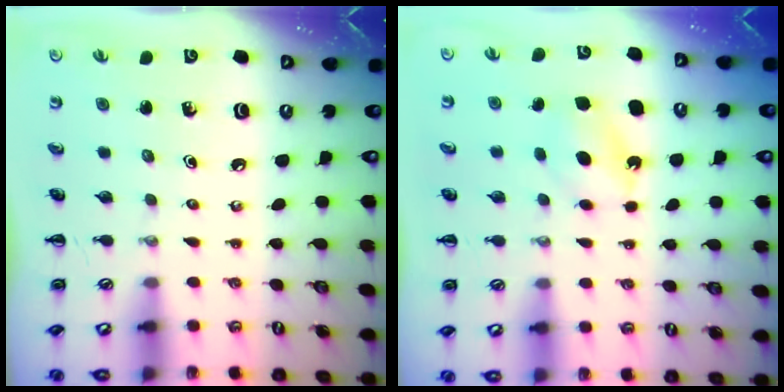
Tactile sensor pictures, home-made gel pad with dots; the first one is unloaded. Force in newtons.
{"total": 5.5, "press": 5.3, "slide": 1.7}